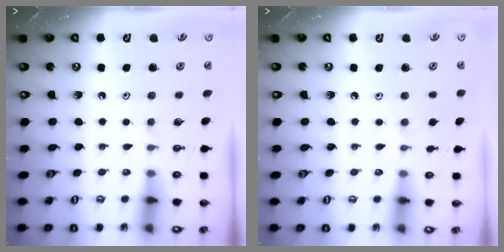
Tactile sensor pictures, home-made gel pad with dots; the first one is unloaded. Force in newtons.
{"total": 5.6, "press": 5.6, "slide": 0.9}